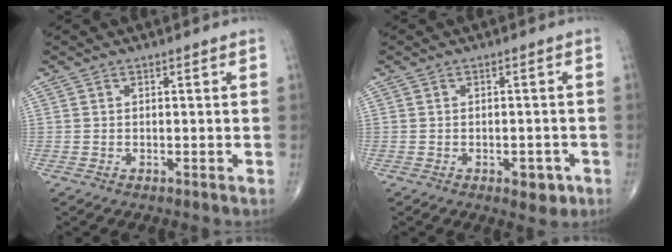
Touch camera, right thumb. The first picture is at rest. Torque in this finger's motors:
{"motor_torque": [0.64, 0.37, -0.15, -0.09, 0.11]}